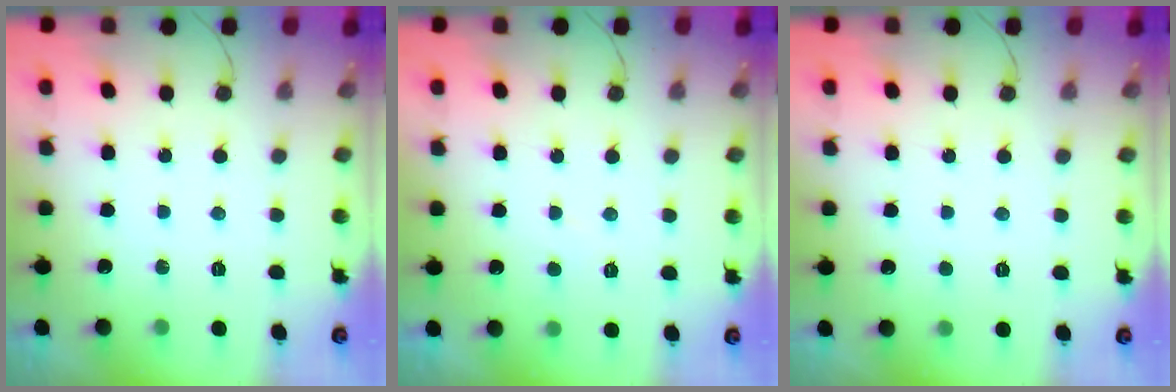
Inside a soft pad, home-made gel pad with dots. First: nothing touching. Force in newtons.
{"total": 1.6, "press": 1.6, "slide": 0.2}
{"total": 2.2, "press": 2.2, "slide": 0.2}